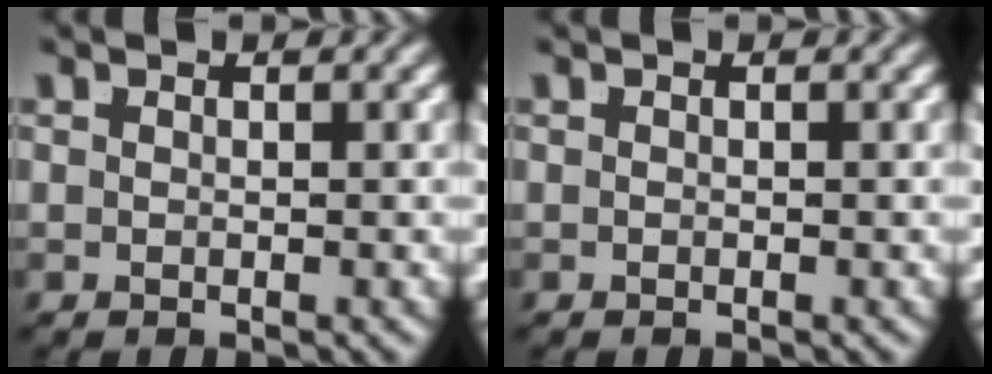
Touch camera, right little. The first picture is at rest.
{"total": 0.0}